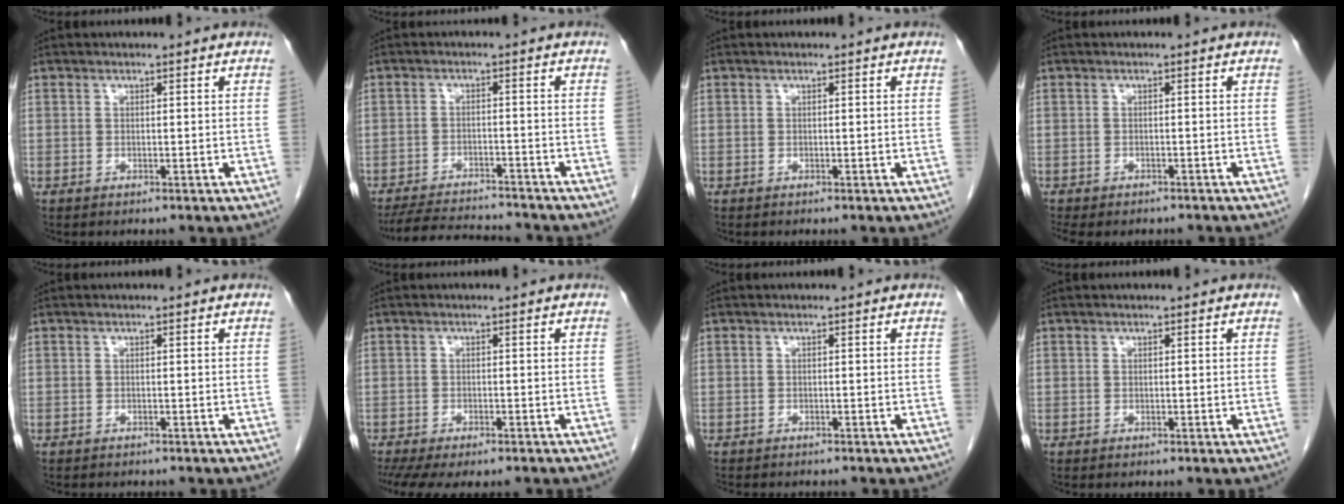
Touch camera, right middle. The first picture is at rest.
{"total": 9.8, "force": [-9.4, 0.8, 2.5], "torque": [-0.046, -0.008, -0.143]}
{"total": 0.0}
{"total": 6.9, "force": [-5.8, 2.7, 2.5], "torque": [-0.044, -0.004, -0.073]}
{"total": 3.0, "force": [-2.8, 0.7, 1.0], "torque": [-0.019, -0.007, -0.031]}
{"total": 11.1, "force": [-9.0, 3.5, 5.4], "torque": [-0.110, -0.011, -0.119]}
{"total": 5.8, "force": [-5.2, 1.5, 2.2], "torque": [-0.032, -0.007, -0.067]}
{"total": 0.0}